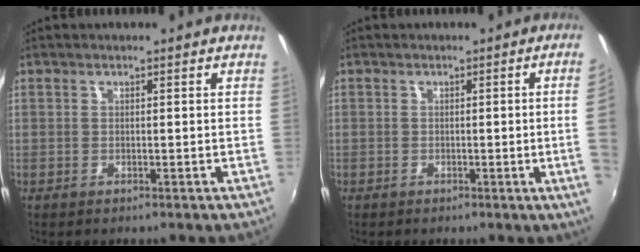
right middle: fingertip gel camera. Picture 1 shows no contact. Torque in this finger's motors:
{"motor_torque": [1.48, -0.66, -0.17, -0.21]}